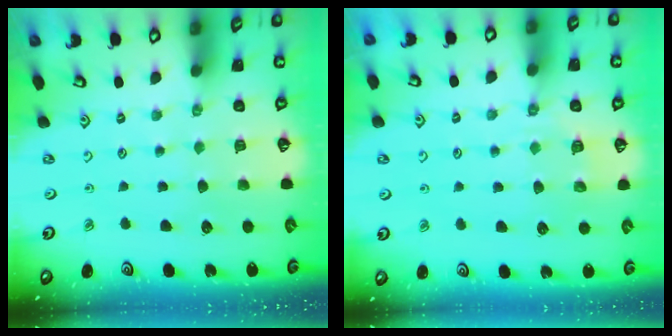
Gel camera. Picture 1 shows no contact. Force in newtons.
{"total": 3.9, "press": 3.7, "slide": 1.2}